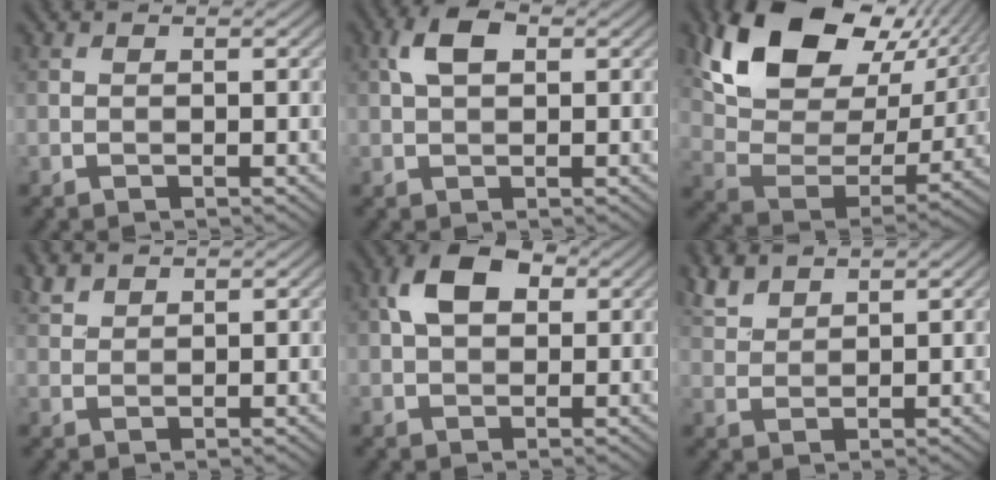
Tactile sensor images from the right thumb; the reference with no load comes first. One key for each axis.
{"total": 4.1, "fx": 1.2, "fy": 2.3, "fz": 3.2, "tx": -0.071, "ty": 0.011, "tz": 0.018}
{"total": 17.2, "fx": 9.2, "fy": 10.4, "fz": 10.1, "tx": -0.220, "ty": 0.010, "tz": 0.172}
{"total": 2.3, "fx": 1.9, "fy": 0.8, "fz": 0.9, "tx": -0.025, "ty": 0.007, "tz": 0.046}
{"total": 6.3, "fx": 1.7, "fy": 4.0, "fz": 4.5, "tx": -0.088, "ty": 0.013, "tz": 0.021}
{"total": 3.9, "fx": 3.3, "fy": 1.3, "fz": 1.7, "tx": -0.049, "ty": 0.011, "tz": 0.076}